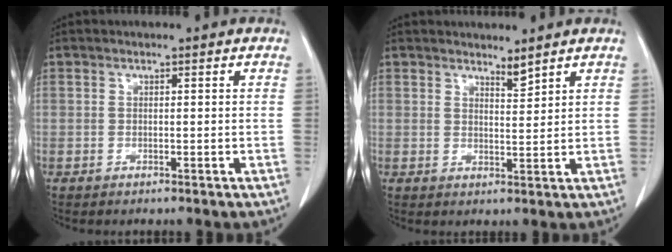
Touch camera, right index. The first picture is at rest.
{"total": 2.0, "force": [2.0, -0.1, 0.6], "torque": [-0.010, -0.010, 0.037]}